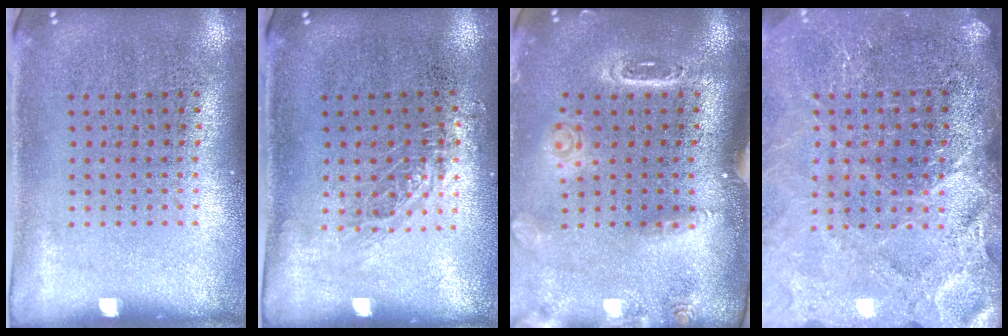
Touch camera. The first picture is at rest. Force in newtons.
{"total": 0.8, "press": 0.8, "slide": 0.2}
{"total": 1.6, "press": 1.6, "slide": 0.5}
{"total": 3.7, "press": 3.2, "slide": 1.9}